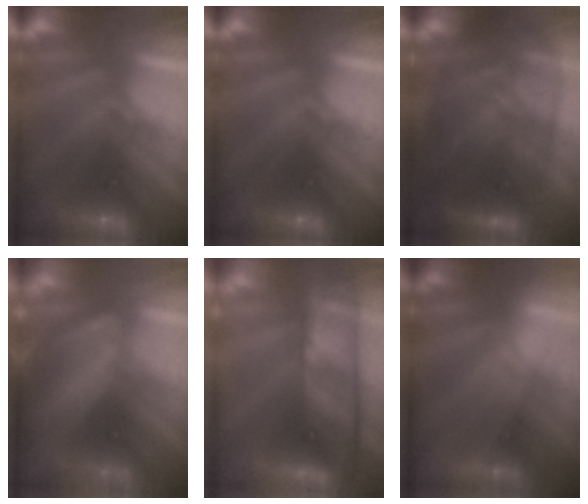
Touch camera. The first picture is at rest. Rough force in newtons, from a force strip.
{"total": 0.0}
{"total": 8.9}
{"total": 11.4}
{"total": 7.0}
{"total": 2.9}